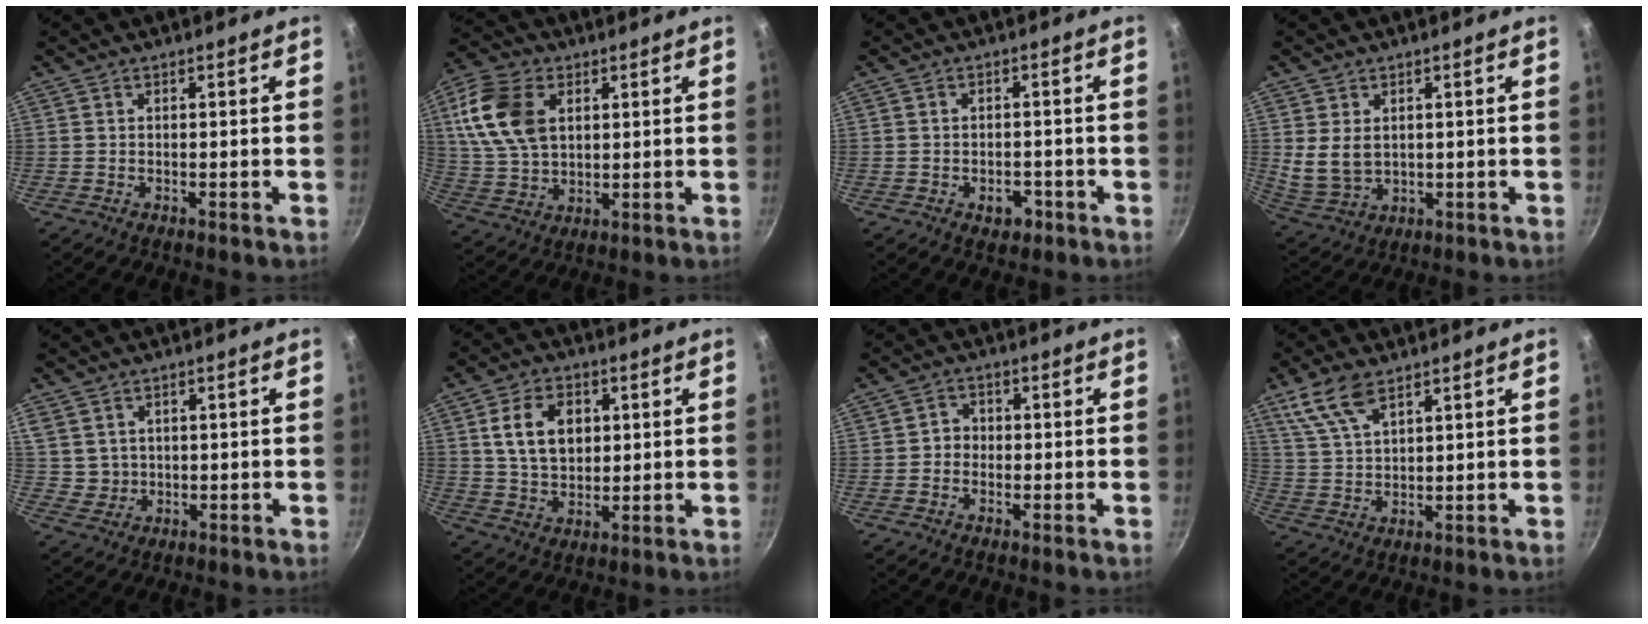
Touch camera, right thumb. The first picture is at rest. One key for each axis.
{"total": 13.8, "fx": 4.0, "fy": 9.1, "fz": 9.5, "tx": -0.172, "ty": -0.006, "tz": 0.079}
{"total": 3.4, "fx": -1.7, "fy": 2.3, "fz": 2.0, "tx": -0.016, "ty": 0.017, "tz": -0.017}
{"total": 6.7, "fx": 1.3, "fy": 4.7, "fz": 4.5, "tx": -0.079, "ty": -0.016, "tz": 0.041}
{"total": 3.6, "fx": 1.1, "fy": 3.2, "fz": 1.0, "tx": 0.001, "ty": 0.003, "tz": 0.027}
{"total": 10.7, "fx": 2.8, "fy": 7.5, "fz": 7.2, "tx": -0.104, "ty": -0.006, "tz": 0.051}
{"total": 2.5, "fx": -0.5, "fy": 2.3, "fz": 0.8, "tx": 0.003, "ty": 0.009, "tz": -0.012}
{"total": 8.4, "fx": 5.3, "fy": 3.5, "fz": 5.5, "tx": -0.110, "ty": -0.014, "tz": 0.115}